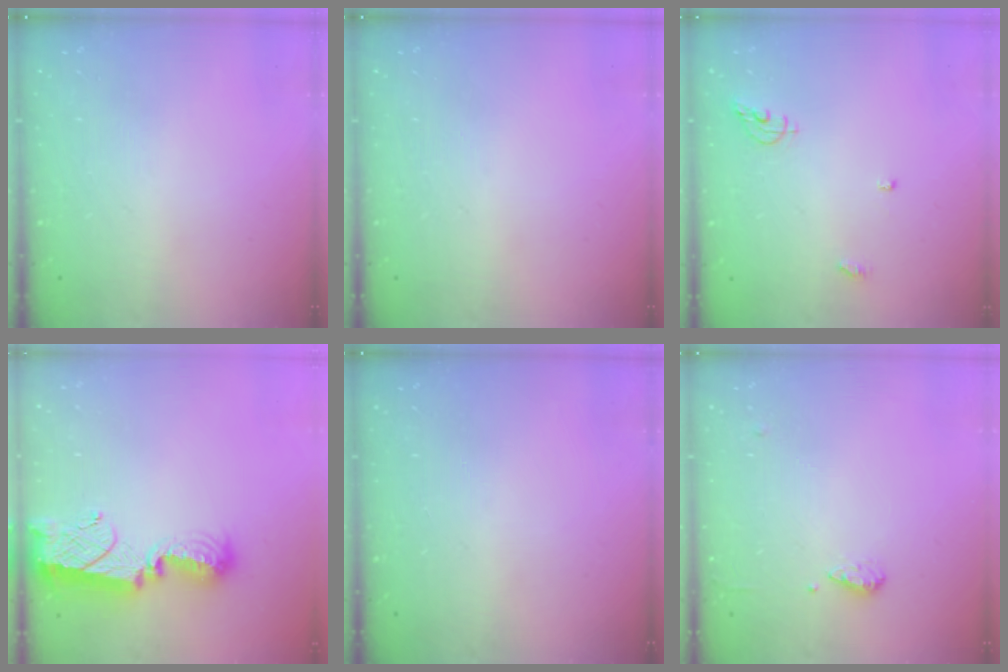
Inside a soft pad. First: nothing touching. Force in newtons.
{"total": 0.0}
{"total": 6.3, "press": 6.2, "slide": 0.6}
{"total": 12.3, "press": 12.3, "slide": 0.8}
{"total": 0.0}
{"total": 6.1, "press": 6.0, "slide": 0.7}